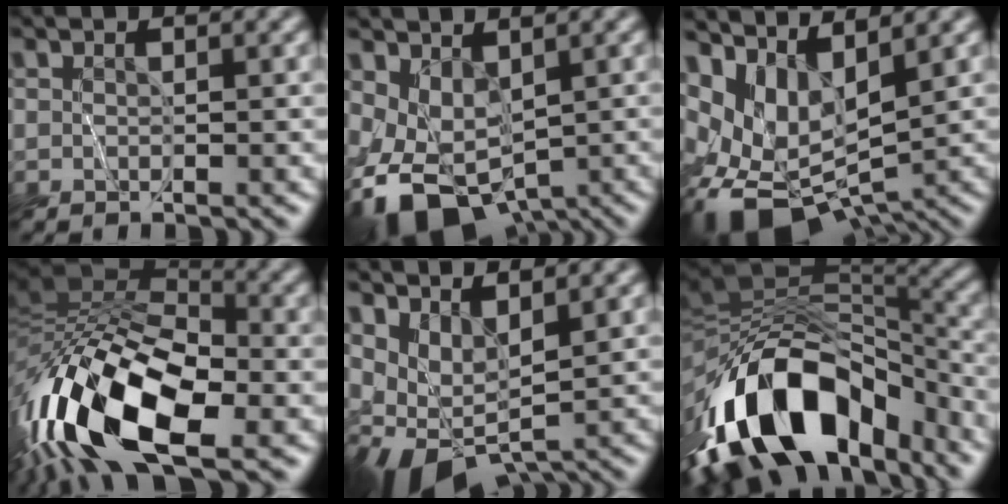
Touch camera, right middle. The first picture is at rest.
{"total": 6.2, "force": [-2.2, 3.9, 4.4], "torque": [-0.088, -0.012, -0.029]}
{"total": 8.6, "force": [-0.8, 5.2, 6.8], "torque": [-0.135, -0.010, -0.008]}
{"total": 15.7, "force": [-6.1, 6.9, 12.7], "torque": [-0.262, 0.015, -0.126]}
{"total": 4.5, "force": [0.3, 2.5, 3.8], "torque": [-0.080, -0.013, 0.012]}
{"total": 14.8, "force": [-7.4, 8.2, 9.9], "torque": [-0.179, 0.007, -0.116]}